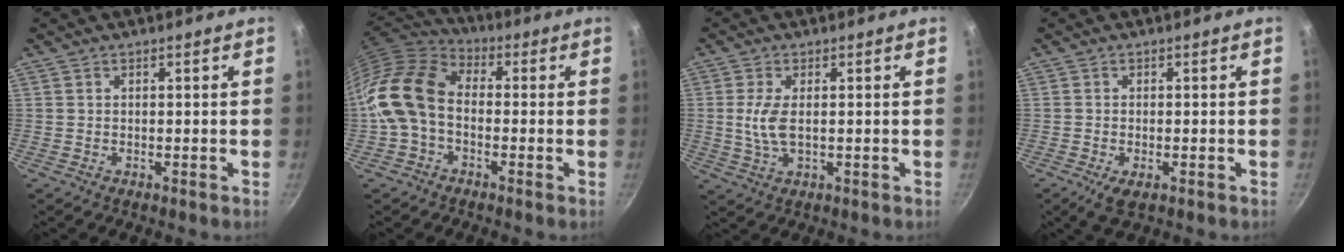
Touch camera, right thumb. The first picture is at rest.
{"total": 13.4, "force": [-2.0, 9.3, 9.4], "torque": [-0.163, 0.040, -0.063]}
{"total": 5.2, "force": [0.3, 2.3, 4.7], "torque": [-0.101, -0.003, 0.006]}
{"total": 3.5, "force": [-1.6, 1.5, 2.8], "torque": [-0.054, -0.006, -0.024]}